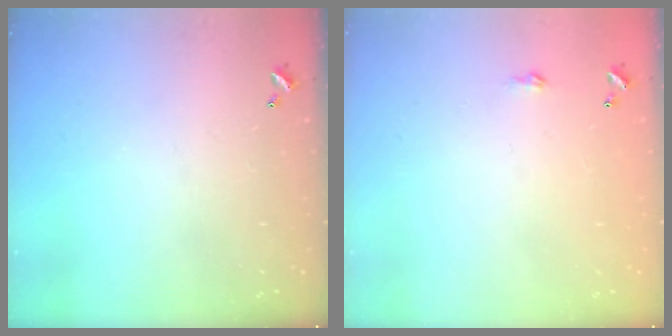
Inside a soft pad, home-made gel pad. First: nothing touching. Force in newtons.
{"total": 1.8, "press": 1.8, "slide": 0.3}